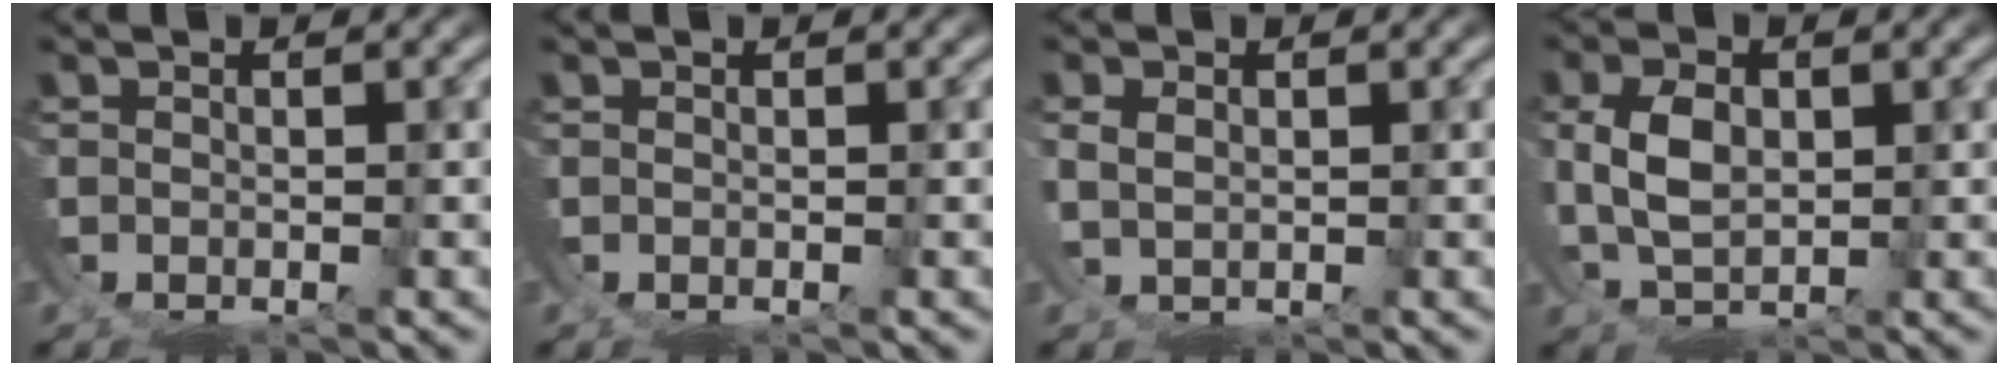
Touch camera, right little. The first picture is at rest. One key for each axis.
{"total": 0.0}
{"total": 1.4, "fx": 0.9, "fy": 0.4, "fz": 1.0, "tx": -0.018, "ty": -0.003, "tz": 0.027}
{"total": 3.9, "fx": 0.8, "fy": 2.3, "fz": 3.0, "tx": -0.066, "ty": -0.010, "tz": 0.027}